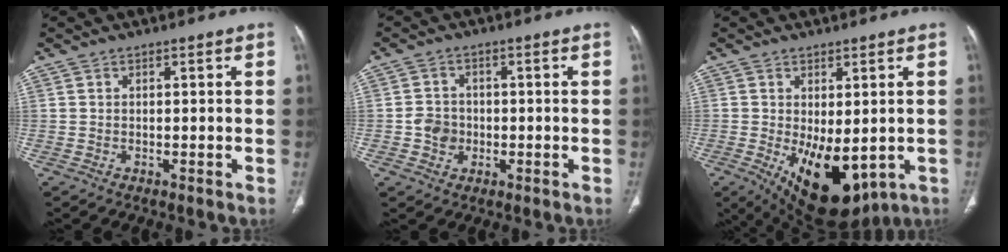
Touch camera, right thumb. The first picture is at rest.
{"total": 4.1, "force": [-0.8, 3.7, 1.8], "torque": [-0.013, 0.007, -0.017]}
{"total": 14.3, "force": [-3.6, 7.5, 11.7], "torque": [-0.164, -0.019, -0.025]}